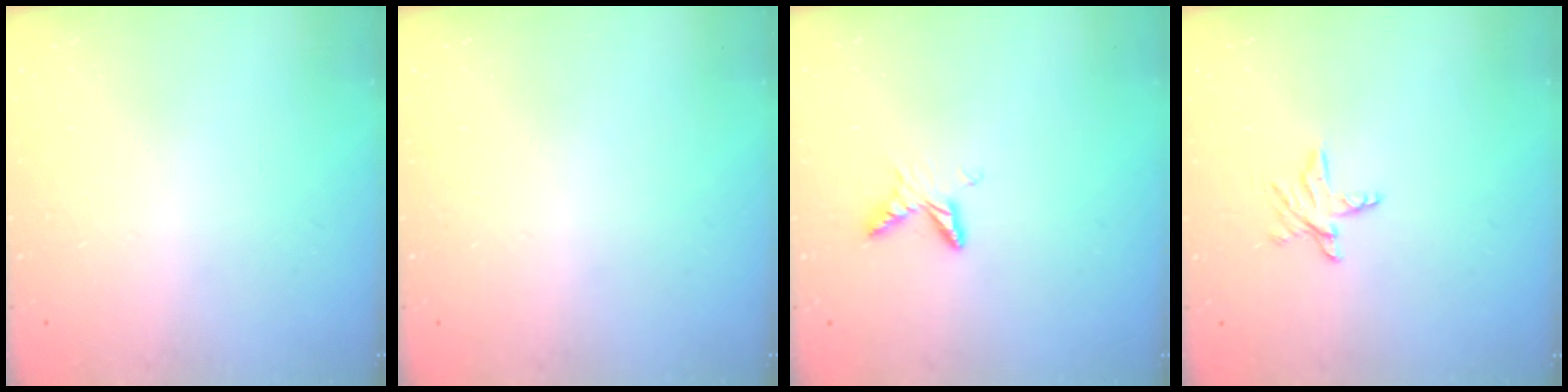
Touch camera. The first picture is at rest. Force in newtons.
{"total": 0.0}
{"total": 6.1, "press": 6.1, "slide": 0.6}
{"total": 4.8, "press": 4.7, "slide": 0.4}